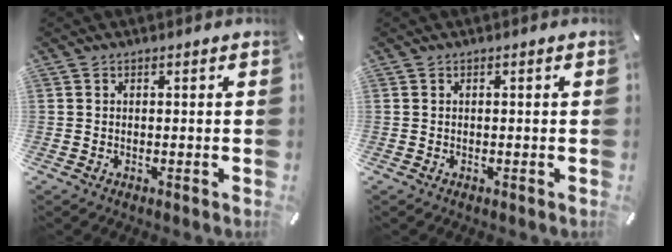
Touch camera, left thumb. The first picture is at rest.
{"total": 0.0}